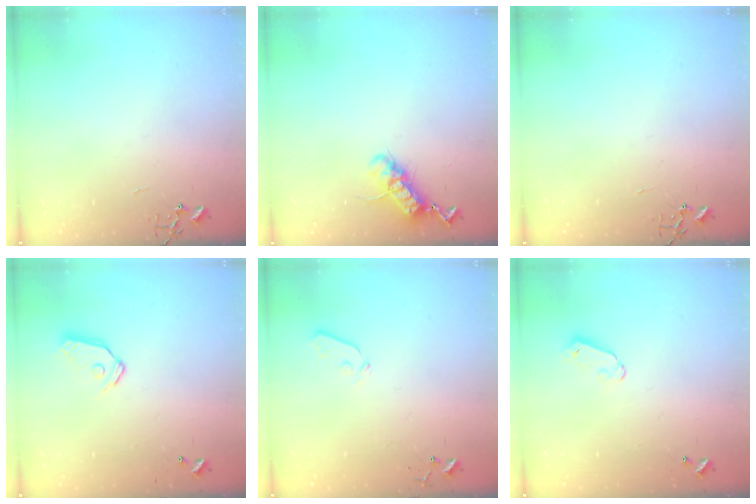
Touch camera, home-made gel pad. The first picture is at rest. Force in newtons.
{"total": 11.8, "press": 11.8, "slide": 1.2}
{"total": 0.0}
{"total": 9.2, "press": 9.2, "slide": 1.0}
{"total": 3.7, "press": 3.6, "slide": 0.6}
{"total": 4.0, "press": 4.0, "slide": 0.4}